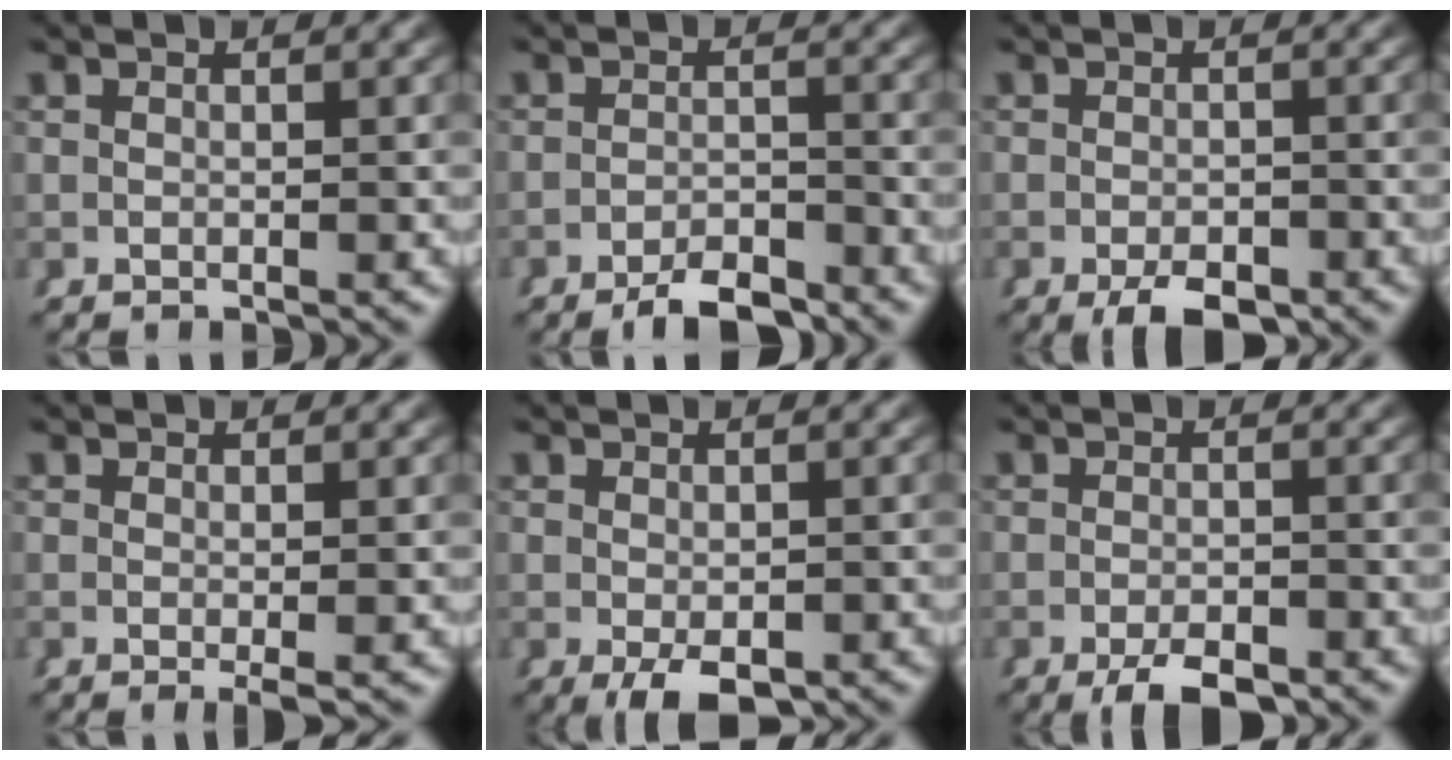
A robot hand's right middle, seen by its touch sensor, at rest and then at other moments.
{"total": 4.1, "force": [-3.6, 0.9, 1.6], "torque": [-0.011, -0.002, -0.061]}
{"total": 3.6, "force": [-2.3, 1.6, 2.3], "torque": [-0.032, -0.010, -0.033]}
{"total": 1.5, "force": [-0.3, 0.3, 1.4], "torque": [-0.024, -0.003, -0.003]}
{"total": 4.4, "force": [-2.1, 2.3, 3.0], "torque": [-0.057, -0.023, -0.017]}
{"total": 3.7, "force": [-2.6, 1.2, 2.3], "torque": [-0.031, -0.006, -0.041]}